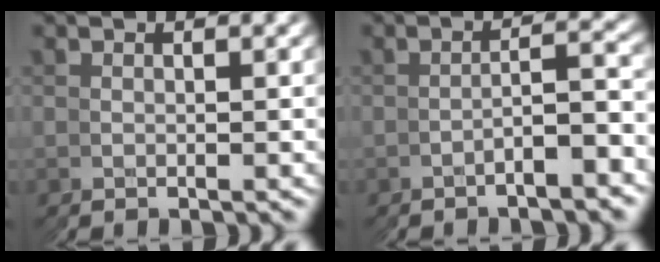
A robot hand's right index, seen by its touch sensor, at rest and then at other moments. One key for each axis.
{"total": 2.8, "fx": -2.2, "fy": -0.7, "fz": 1.6, "tx": -0.013, "ty": 0.011, "tz": -0.042}